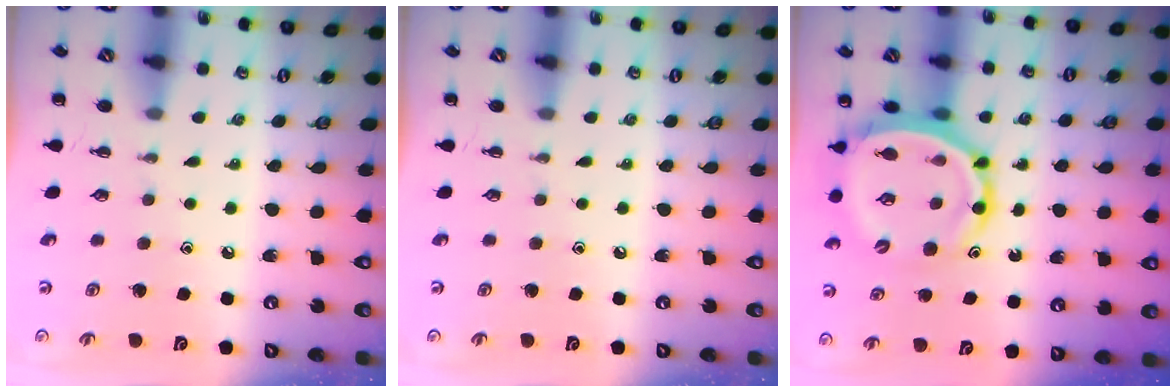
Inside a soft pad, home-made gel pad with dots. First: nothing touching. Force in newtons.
{"total": 0.0}
{"total": 13.0, "press": 12.3, "slide": 4.3}